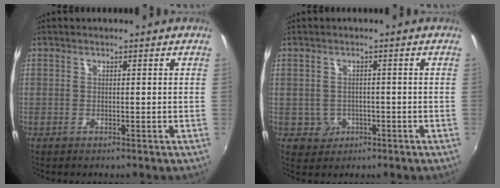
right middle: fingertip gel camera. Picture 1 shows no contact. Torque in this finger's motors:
{"motor_torque": [0.25, -0.23, 0.00, 0.01]}